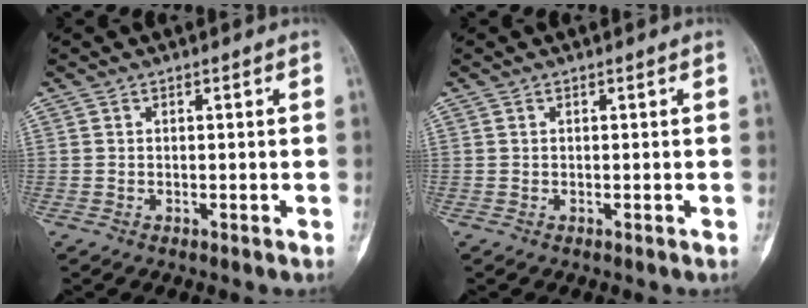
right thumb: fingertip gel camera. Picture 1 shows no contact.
{"total": 0.0}